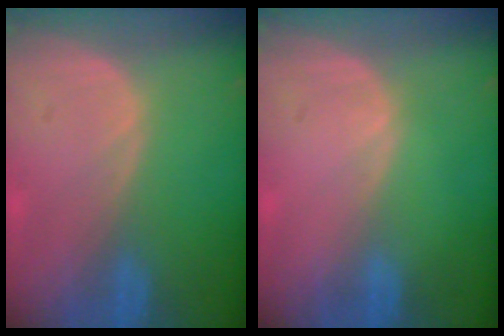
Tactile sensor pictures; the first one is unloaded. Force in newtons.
{"total": 0.0}